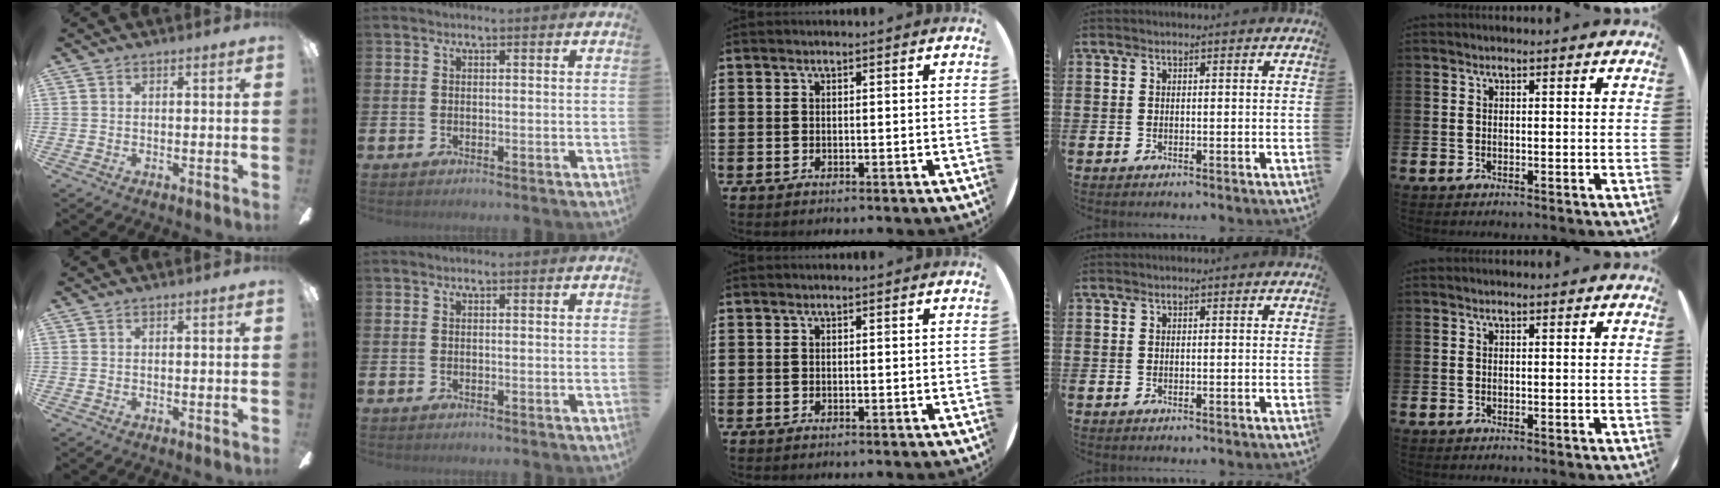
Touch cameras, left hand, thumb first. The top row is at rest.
{}